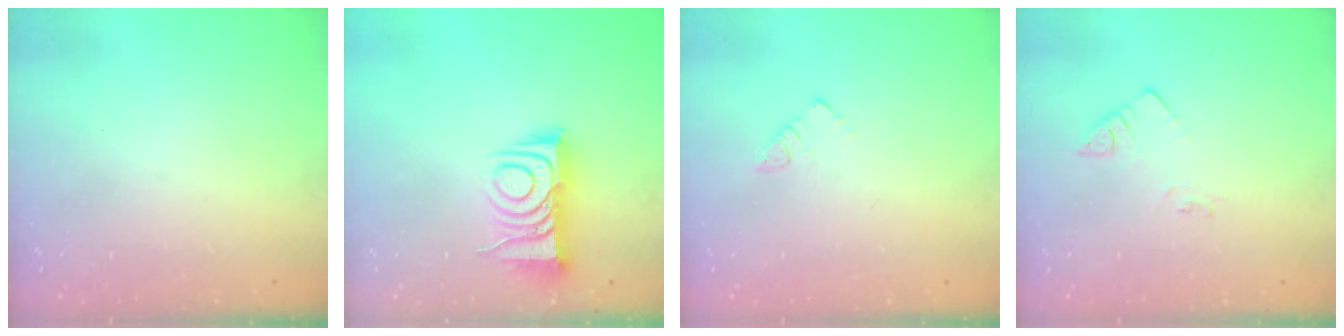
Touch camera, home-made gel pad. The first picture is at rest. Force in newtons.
{"total": 10.6, "press": 10.6, "slide": 0.9}
{"total": 3.5, "press": 3.4, "slide": 0.2}
{"total": 2.6, "press": 2.6, "slide": 0.3}